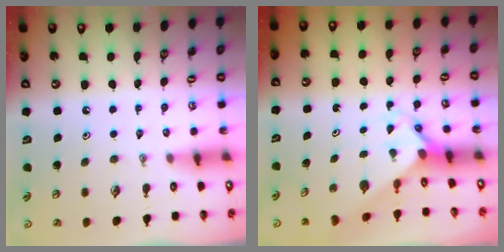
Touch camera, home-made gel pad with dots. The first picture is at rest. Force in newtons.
{"total": 1.7, "press": 1.7, "slide": 0.1}